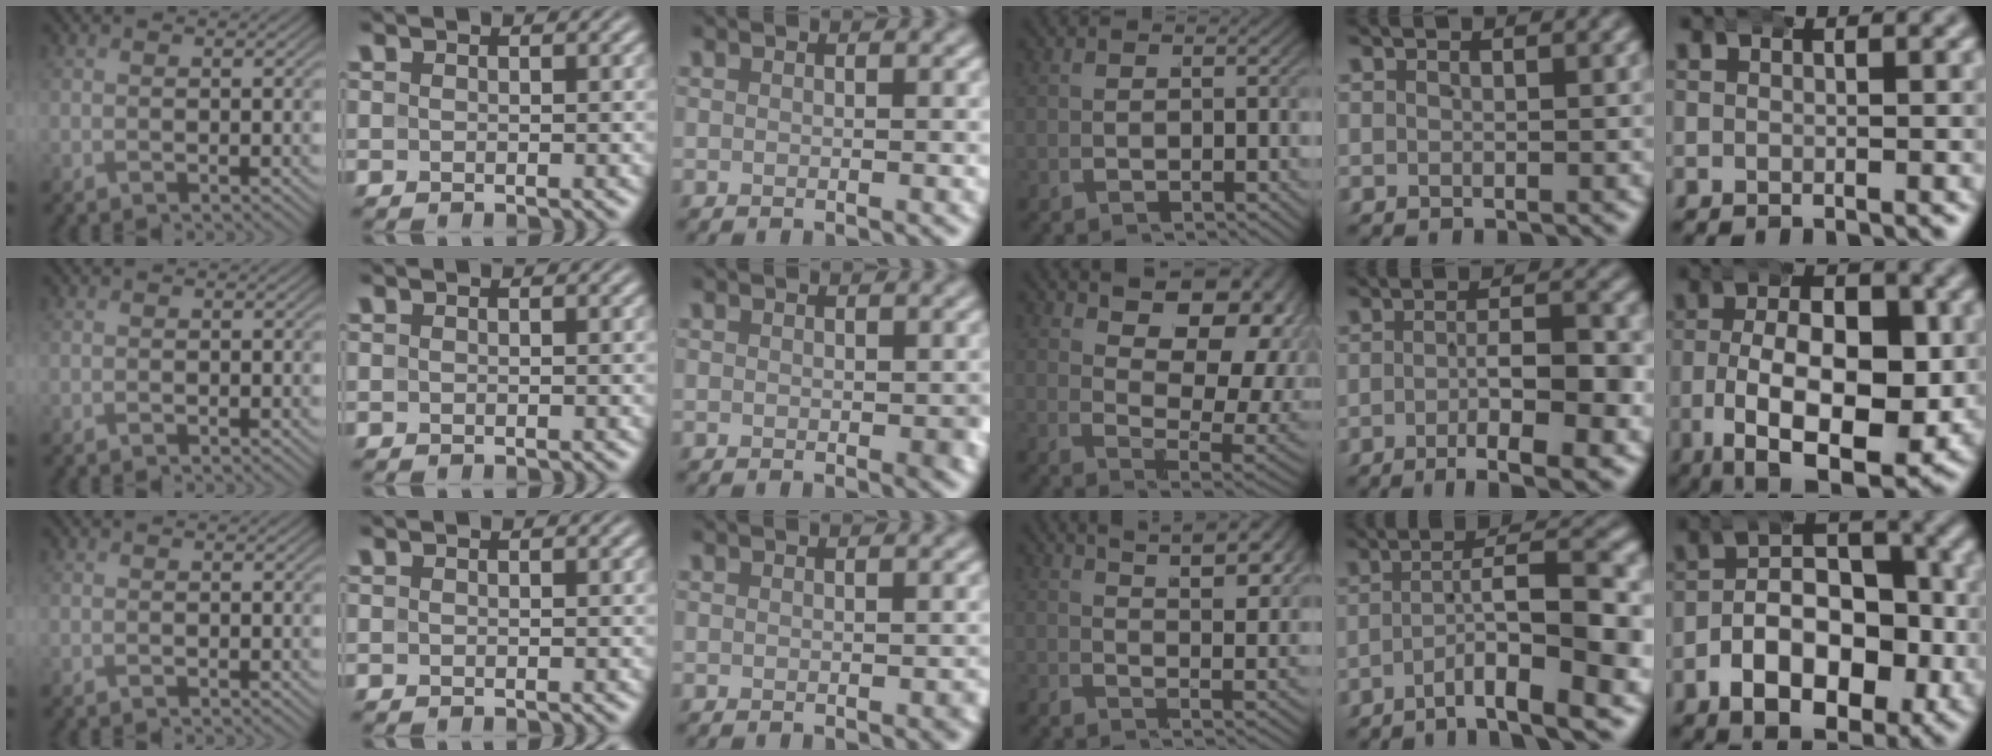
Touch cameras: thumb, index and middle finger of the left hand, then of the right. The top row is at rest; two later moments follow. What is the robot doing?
{"motion": "wrap", "object": "arm wrap"}